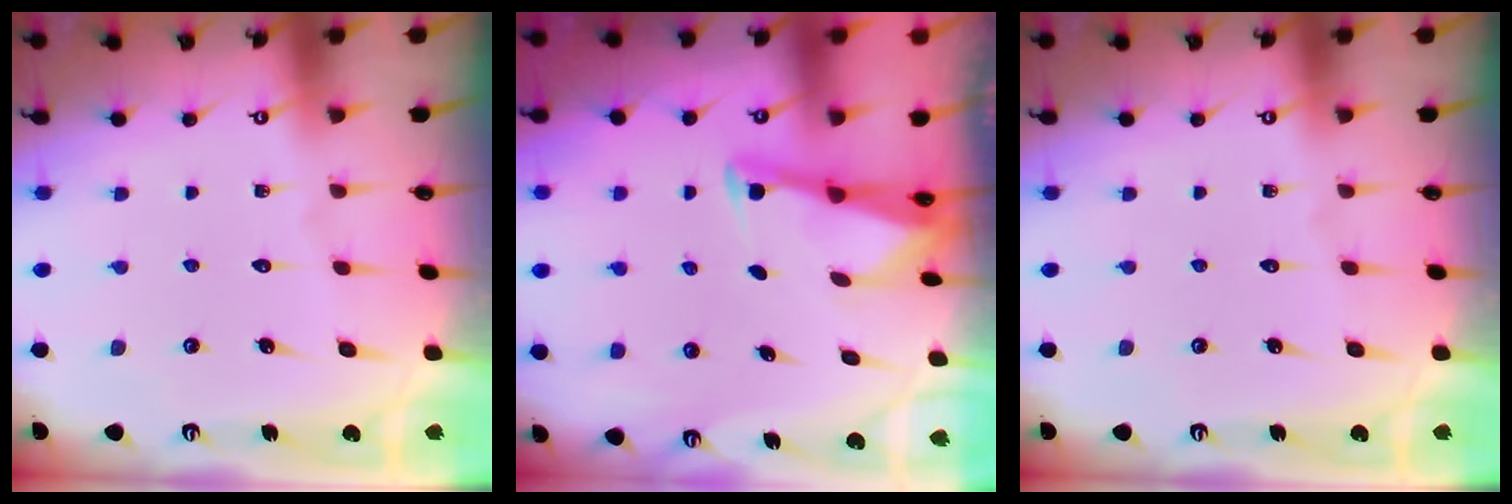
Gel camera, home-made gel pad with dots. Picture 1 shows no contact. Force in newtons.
{"total": 2.9, "press": 2.9, "slide": 0.2}
{"total": 0.0}